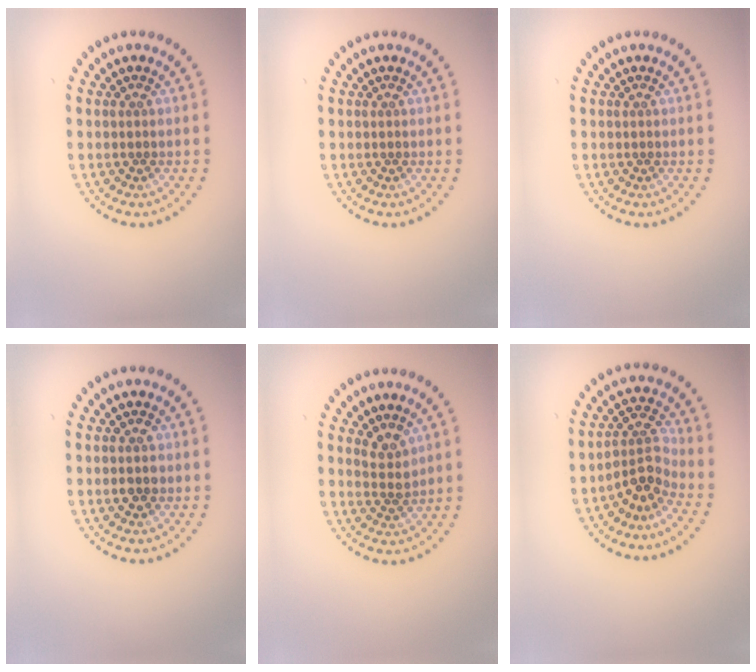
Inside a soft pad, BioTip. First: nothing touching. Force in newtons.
{"total": 0.0}
{"total": 0.0}
{"total": 1.3, "press": 1.3, "slide": 0.2}
{"total": 1.9, "press": 1.5, "slide": 1.1}
{"total": 3.1, "press": 2.2, "slide": 2.1}